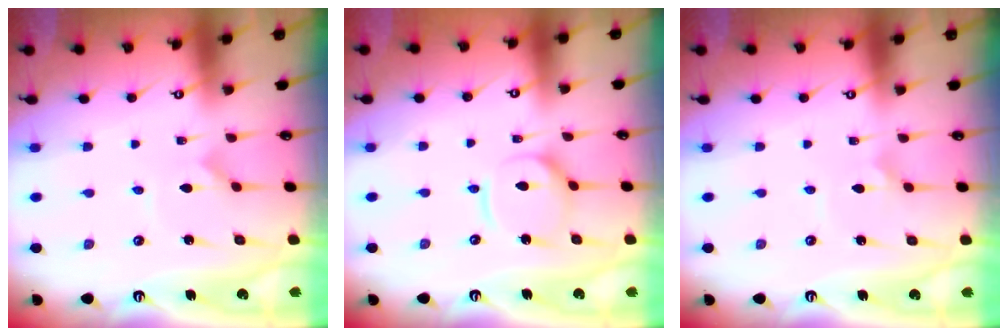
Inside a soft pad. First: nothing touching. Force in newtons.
{"total": 9.0, "press": 9.0, "slide": 0.7}
{"total": 2.2, "press": 2.2, "slide": 0.1}